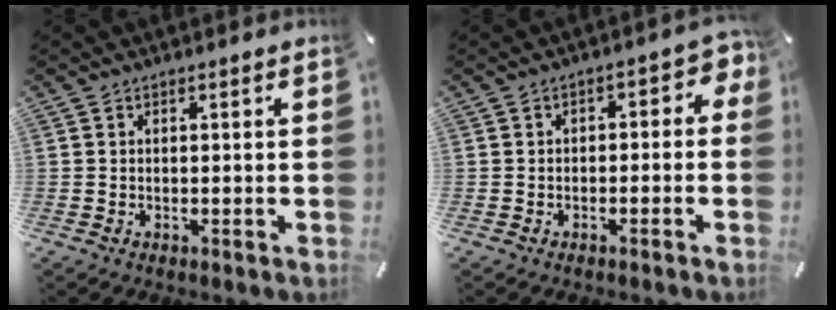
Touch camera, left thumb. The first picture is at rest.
{"total": 3.5, "force": [-1.6, 2.2, 2.1], "torque": [-0.040, 0.019, -0.033]}